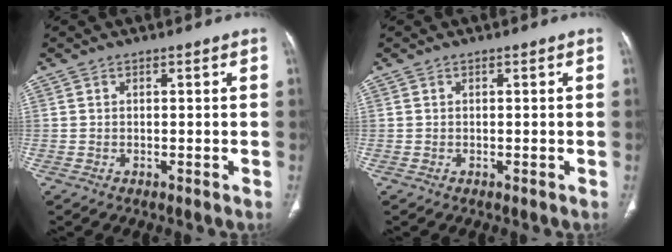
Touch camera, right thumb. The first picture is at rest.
{"total": 0.0}